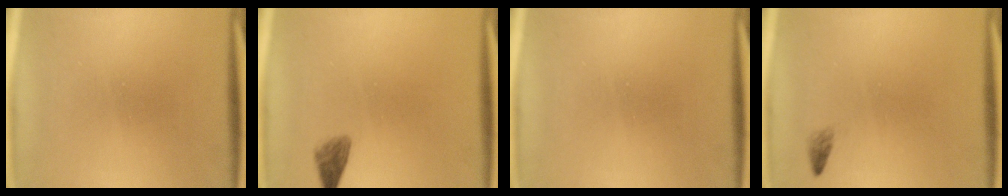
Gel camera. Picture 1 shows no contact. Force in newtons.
{"total": 1.9}
{"total": 0.0}
{"total": 0.8}